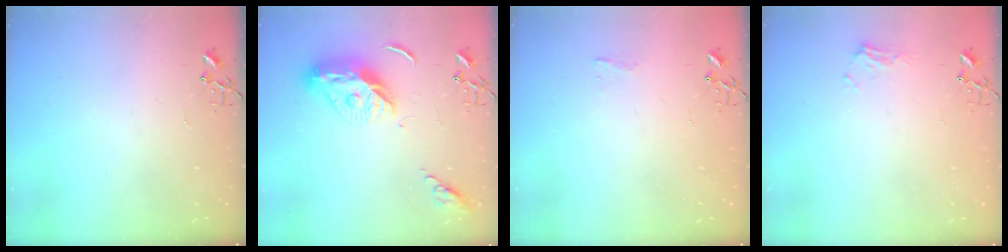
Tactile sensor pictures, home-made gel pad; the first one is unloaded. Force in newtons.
{"total": 13.1, "press": 13.0, "slide": 1.3}
{"total": 3.7, "press": 3.6, "slide": 0.6}
{"total": 7.2, "press": 7.2, "slide": 0.8}